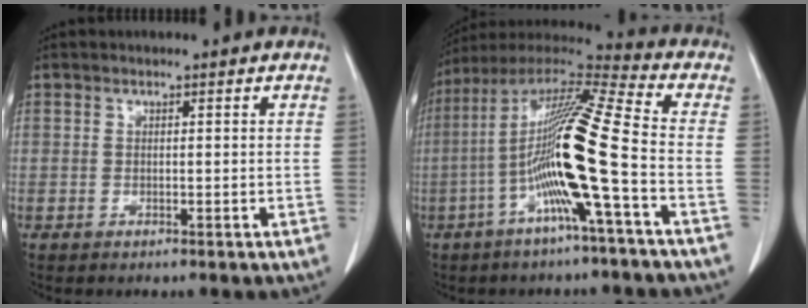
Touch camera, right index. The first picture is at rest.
{"total": 16.4, "force": [-4.2, -0.9, 15.8], "torque": [-0.297, 0.008, -0.092]}